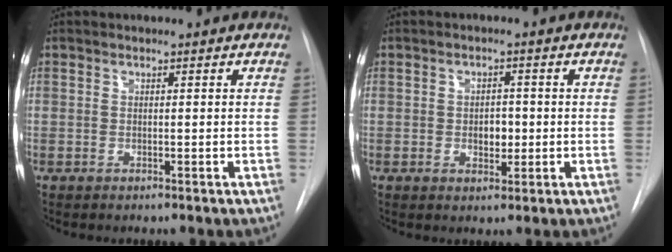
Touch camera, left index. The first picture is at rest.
{"total": 3.1, "force": [-0.3, 2.0, 2.4], "torque": [-0.031, 0.003, -0.001]}